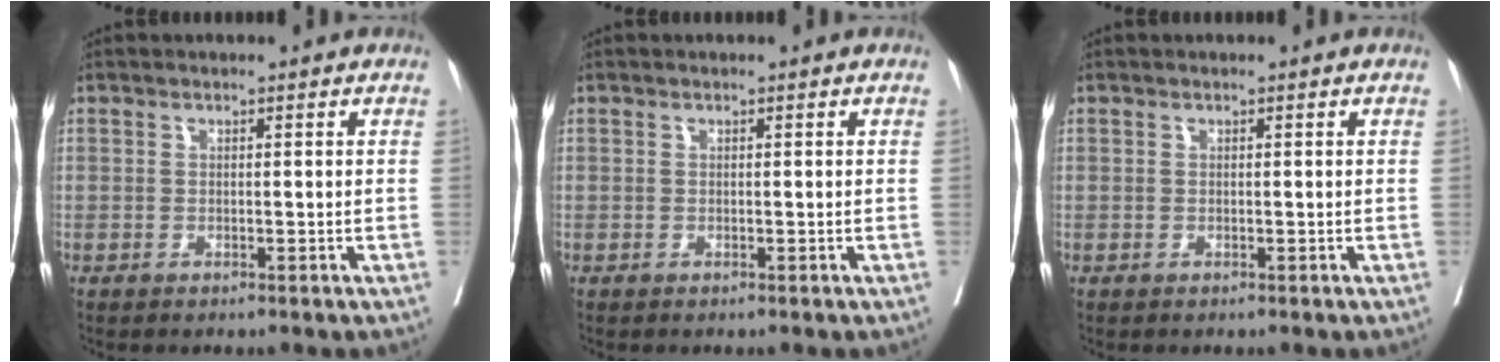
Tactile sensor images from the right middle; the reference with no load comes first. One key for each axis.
{"total": 0.0}
{"total": 0.0}